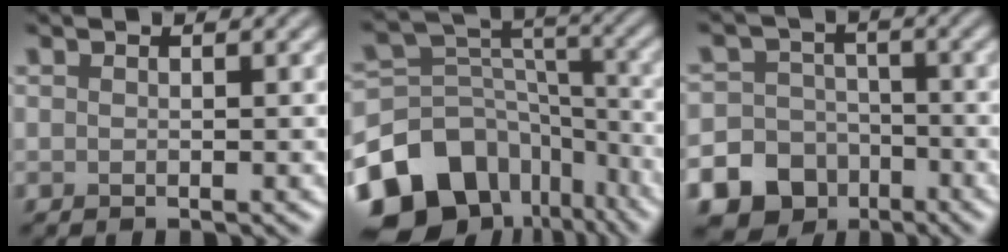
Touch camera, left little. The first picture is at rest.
{"total": 15.1, "force": [-9.5, 9.8, 6.2], "torque": [-0.152, -0.002, -0.147]}
{"total": 18.0, "force": [-9.4, 15.1, 3.1], "torque": [-0.091, -0.070, -0.170]}